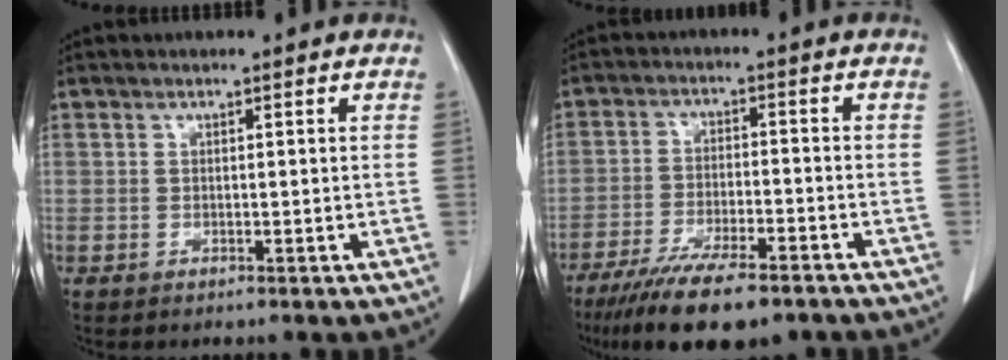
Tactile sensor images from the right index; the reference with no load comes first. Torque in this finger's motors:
{"motor_torque": [1.10, -1.04, 0.58, 0.21]}